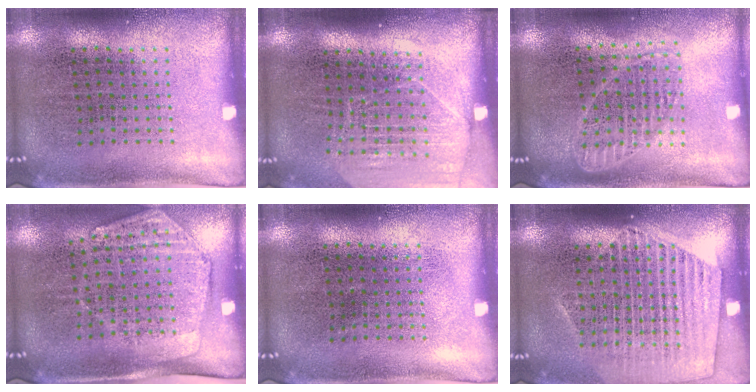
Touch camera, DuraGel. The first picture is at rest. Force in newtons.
{"total": 1.7, "press": 1.5, "slide": 0.8}
{"total": 1.8, "press": 1.6, "slide": 0.9}
{"total": 1.9, "press": 1.6, "slide": 1.1}
{"total": 0.0}
{"total": 1.5, "press": 1.4, "slide": 0.4}